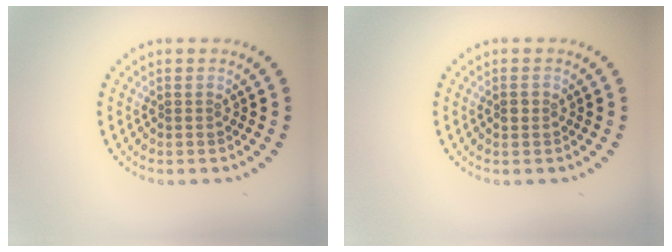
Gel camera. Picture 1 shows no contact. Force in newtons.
{"total": 0.9, "press": 0.9, "slide": 0.1}